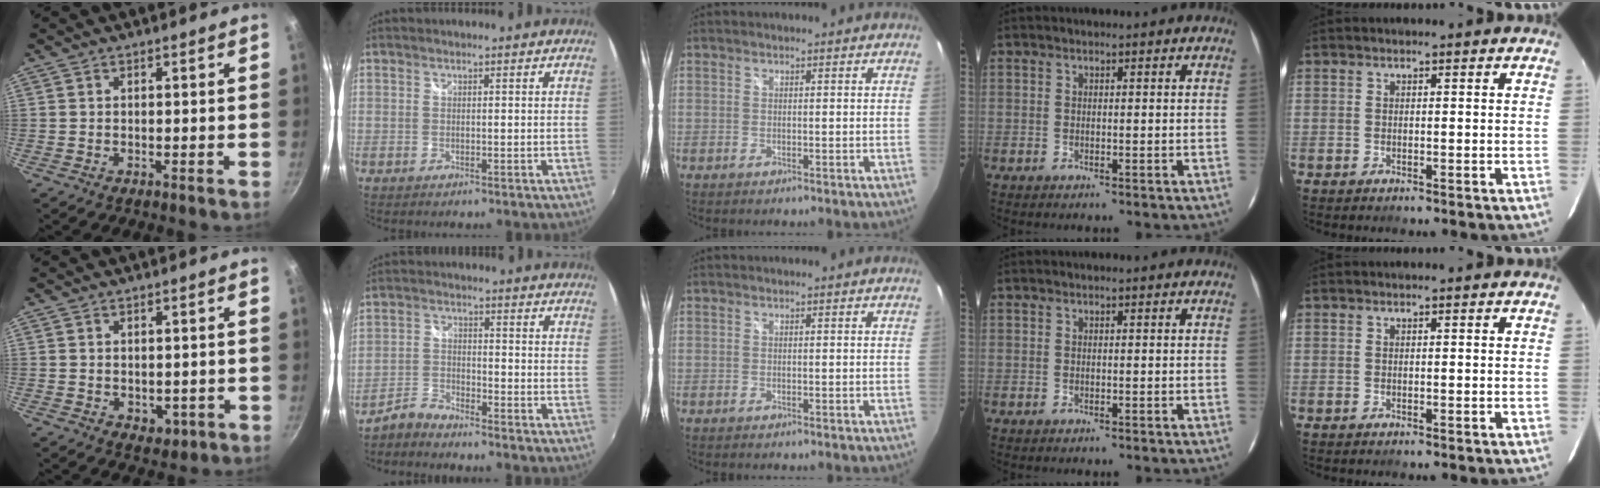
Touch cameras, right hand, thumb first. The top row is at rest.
{"thumb": {"total": 3.2, "force": [-0.5, 2.4, 2.1], "torque": [-0.023, -0.005, -0.001]}, "index": {"total": 4.3, "force": [-4.0, 1.1, 1.1], "torque": [-0.027, 0.006, -0.084]}}